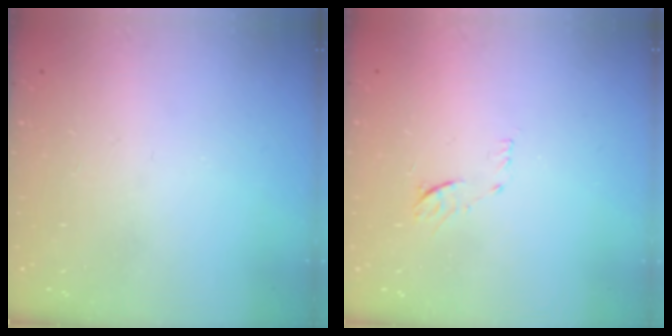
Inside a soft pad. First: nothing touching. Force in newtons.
{"total": 6.2, "press": 6.1, "slide": 0.7}